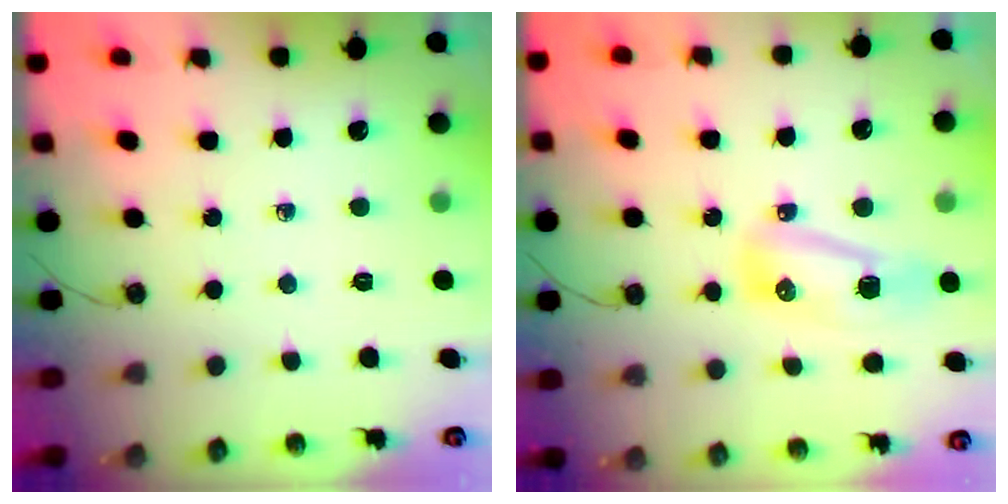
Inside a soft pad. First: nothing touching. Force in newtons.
{"total": 26.1, "press": 13.3, "slide": 22.5}